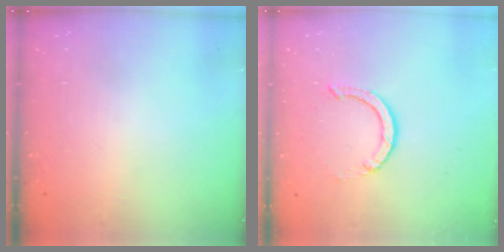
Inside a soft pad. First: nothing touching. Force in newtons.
{"total": 3.6, "press": 3.5, "slide": 0.3}